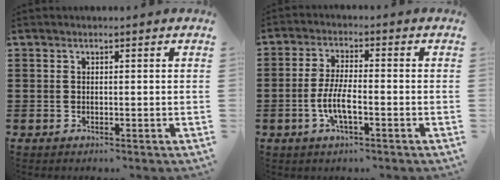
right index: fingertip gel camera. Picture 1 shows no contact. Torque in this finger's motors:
{"motor_torque": [1.60, 0.54, 0.23, 0.10]}